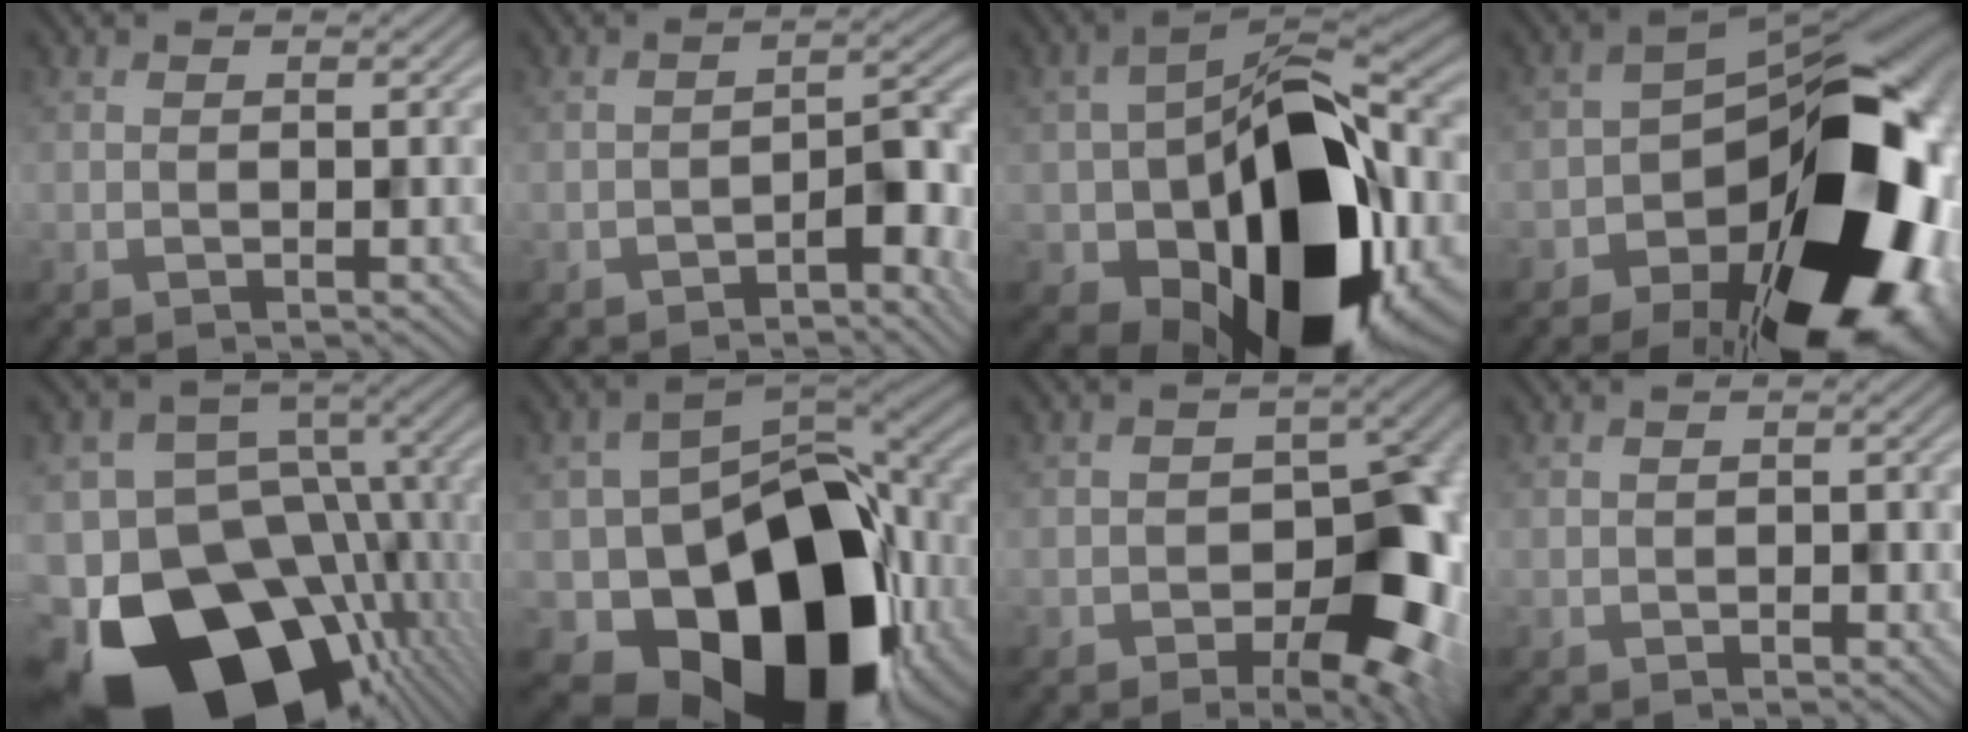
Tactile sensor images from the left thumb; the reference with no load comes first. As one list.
[{"total": 3.9, "force": [-2.2, 1.6, 2.7], "torque": [-0.035, 0.013, -0.037]}, {"total": 19.6, "force": [-5.8, 11.9, 14.5], "torque": [-0.231, -0.039, -0.087]}, {"total": 21.0, "force": [-8.0, 12.2, 15.1], "torque": [-0.197, -0.024, -0.113]}, {"total": 21.3, "force": [-10.5, 13.6, 12.6], "torque": [-0.231, -0.026, -0.149]}, {"total": 19.6, "force": [-7.4, 13.2, 12.5], "torque": [-0.172, -0.041, -0.110]}, {"total": 11.1, "force": [-3.6, 7.1, 7.8], "torque": [-0.078, -0.019, -0.052]}, {"total": 1.1, "force": [-0.2, 0.8, 0.6], "torque": [-0.008, -0.007, -0.001]}]